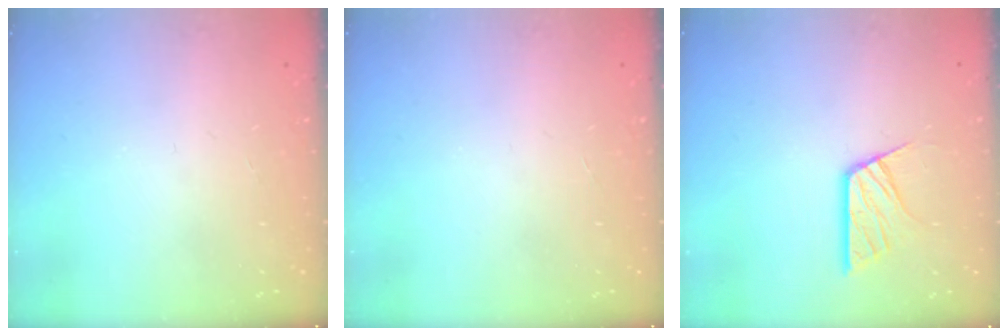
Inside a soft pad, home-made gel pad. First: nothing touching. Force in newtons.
{"total": 0.0}
{"total": 10.6, "press": 10.5, "slide": 0.9}